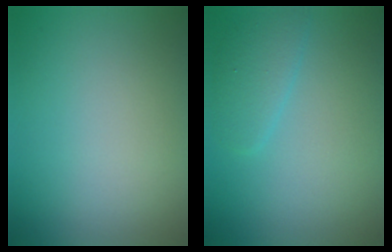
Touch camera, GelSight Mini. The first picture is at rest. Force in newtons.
{"total": 2.3, "press": 2.3, "slide": 0.2}